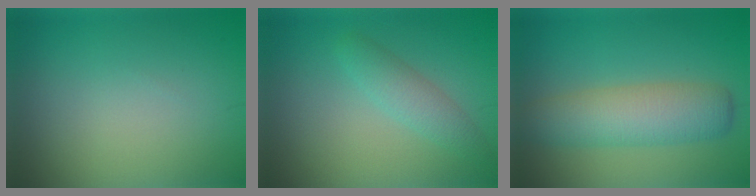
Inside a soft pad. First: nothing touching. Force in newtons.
{"total": 2.5, "press": 2.5, "slide": 0.1}
{"total": 6.1, "press": 6.1, "slide": 0.3}